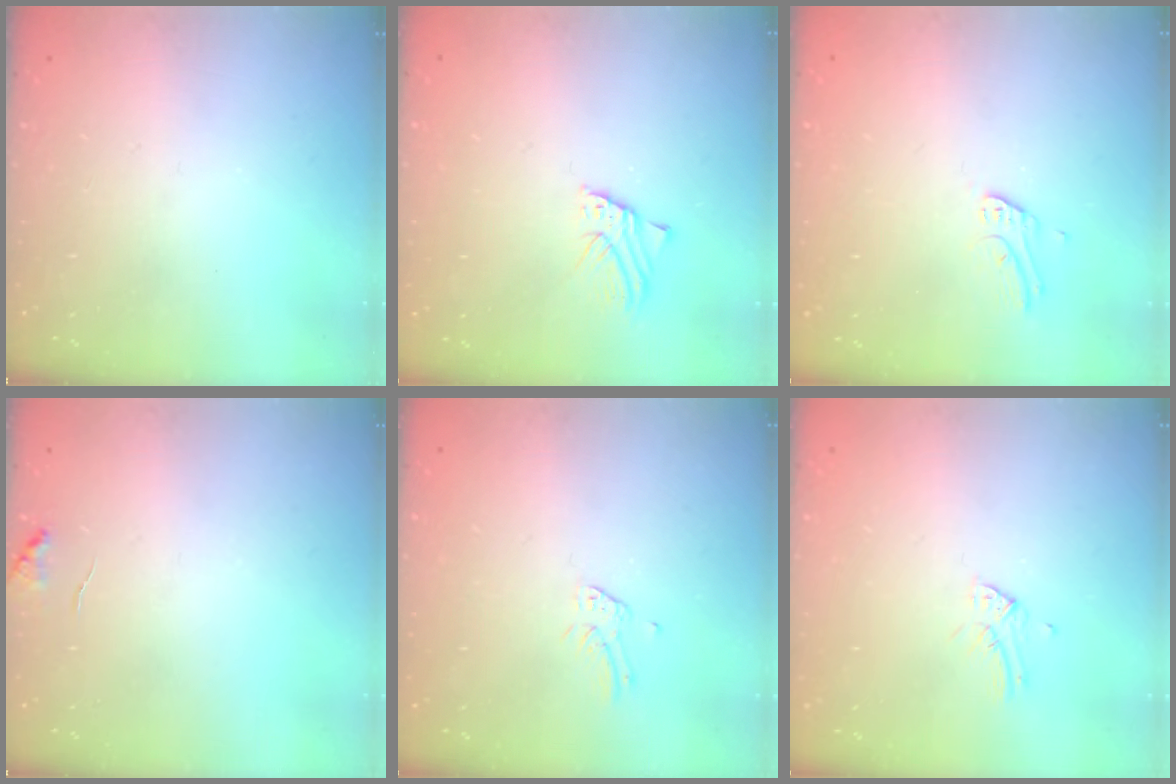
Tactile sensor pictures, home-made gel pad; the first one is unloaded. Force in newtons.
{"total": 1.4, "press": 1.4, "slide": 0.1}
{"total": 4.7, "press": 4.6, "slide": 0.6}
{"total": 5.4, "press": 5.4, "slide": 0.6}
{"total": 1.3, "press": 1.3, "slide": 0.1}
{"total": 2.1, "press": 2.1, "slide": 0.1}